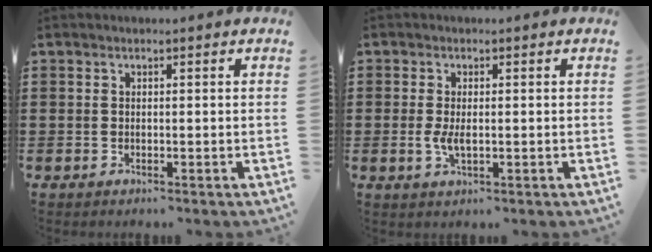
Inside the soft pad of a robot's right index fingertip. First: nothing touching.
{"total": 2.8, "force": [-0.2, 1.1, 2.6], "torque": [-0.055, -0.002, -0.007]}